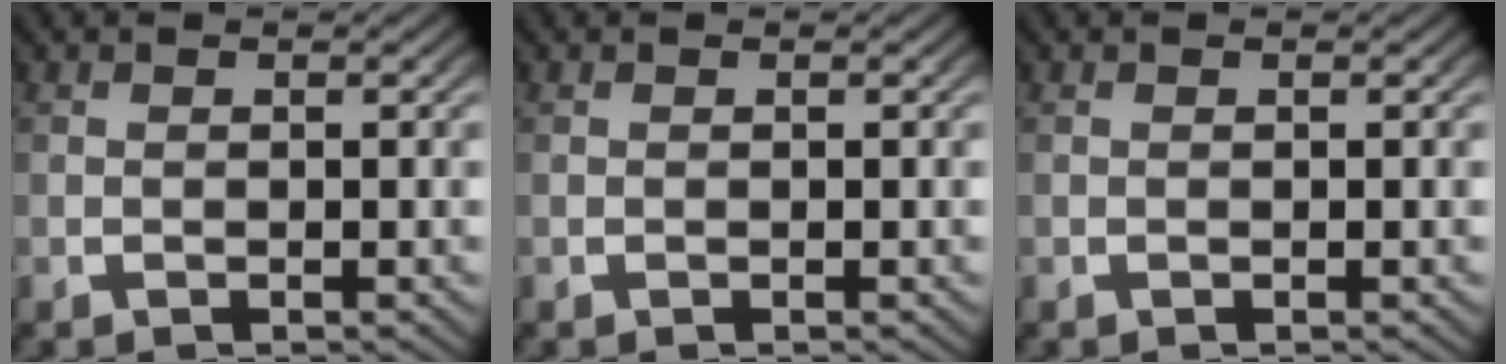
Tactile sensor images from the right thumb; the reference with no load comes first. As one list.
[{"total": 0.0}, {"total": 0.0}]